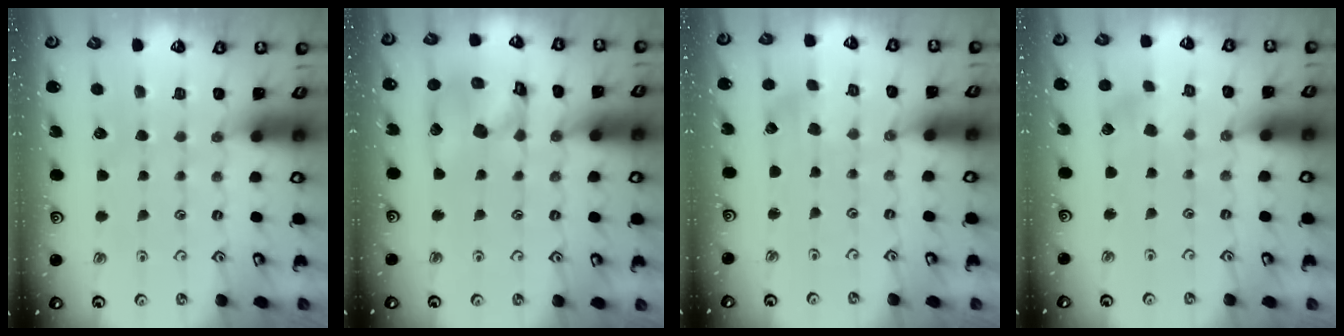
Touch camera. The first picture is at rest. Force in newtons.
{"total": 14.9, "press": 14.8, "slide": 2.0}
{"total": 1.2, "press": 1.2, "slide": 0.1}
{"total": 2.5, "press": 2.5, "slide": 0.4}